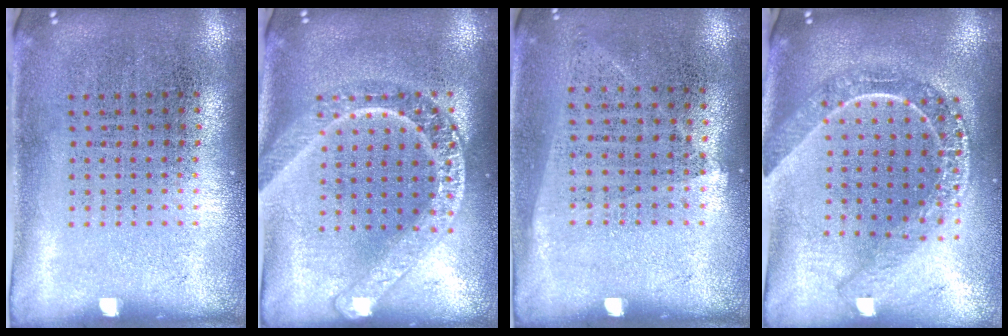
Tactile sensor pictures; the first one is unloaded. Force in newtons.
{"total": 2.3, "press": 2.3, "slide": 0.2}
{"total": 1.0, "press": 0.8, "slide": 0.5}
{"total": 2.2, "press": 1.9, "slide": 1.1}